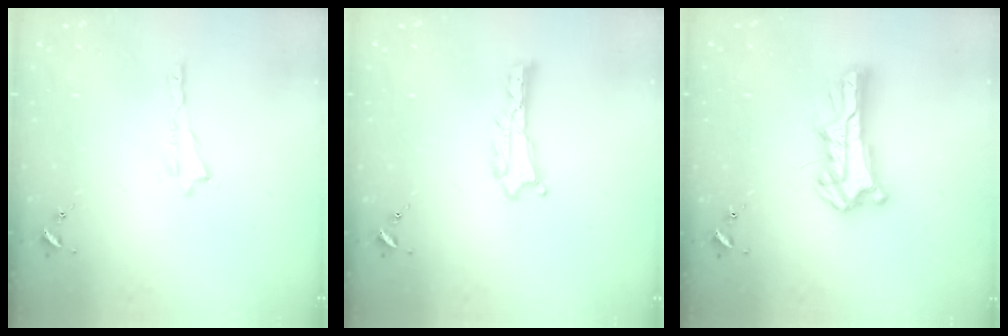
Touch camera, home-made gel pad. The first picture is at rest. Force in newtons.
{"total": 0.6, "press": 0.6, "slide": 0.1}
{"total": 9.5, "press": 9.5, "slide": 0.8}